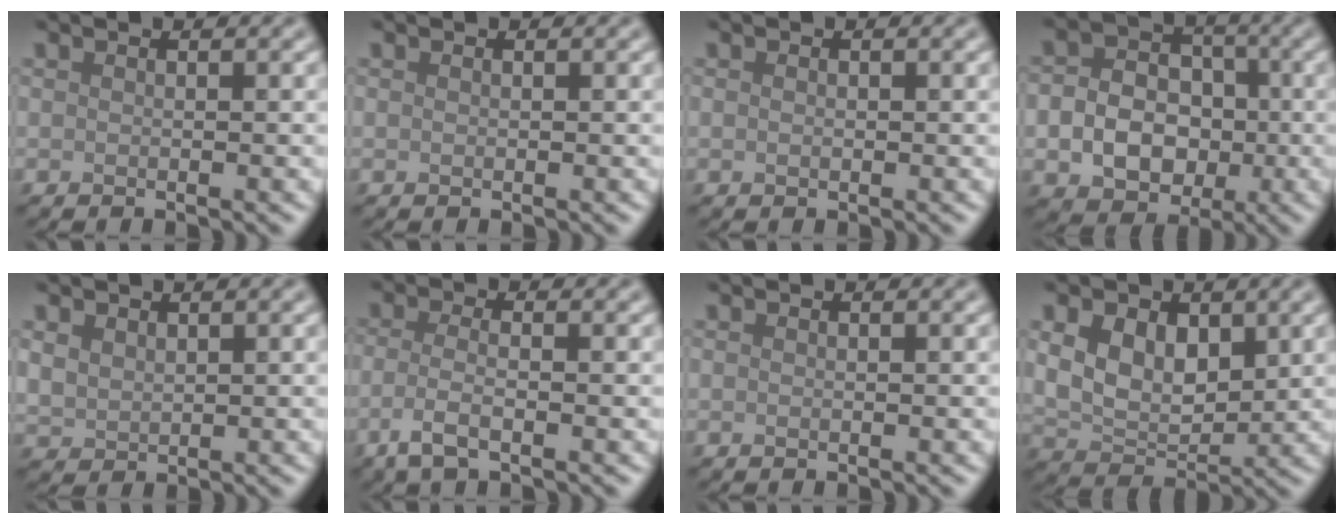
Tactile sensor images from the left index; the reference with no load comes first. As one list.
[{"total": 0.0}, {"total": 0.5, "force": [0.0, 0.4, 0.4], "torque": [-0.008, 0.000, 0.001]}, {"total": 7.8, "force": [-1.5, 6.3, 4.3], "torque": [-0.057, -0.013, -0.033]}, {"total": 1.8, "force": [1.0, 1.3, 0.7], "torque": [-0.018, -0.002, 0.025]}, {"total": 2.8, "force": [-1.3, 0.9, 2.4], "torque": [-0.054, -0.005, -0.034]}, {"total": 0.0}, {"total": 5.0, "force": [1.4, 3.5, 3.3], "torque": [-0.072, -0.006, 0.028]}]